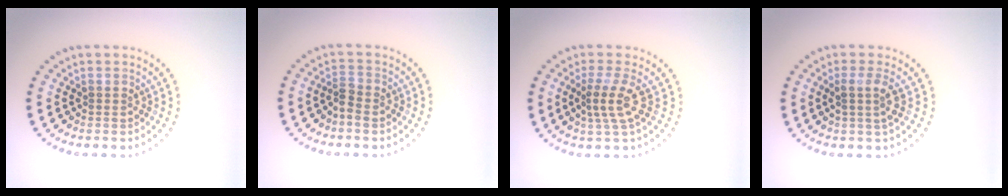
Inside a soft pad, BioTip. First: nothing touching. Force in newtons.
{"total": 1.4, "press": 1.2, "slide": 0.7}
{"total": 2.8, "press": 2.1, "slide": 1.8}
{"total": 2.0, "press": 1.5, "slide": 1.2}